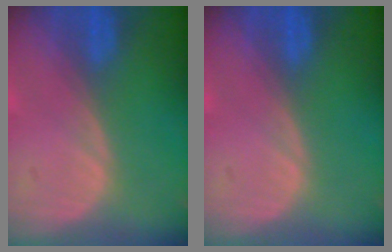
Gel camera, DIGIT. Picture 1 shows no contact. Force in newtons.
{"total": 0.0}